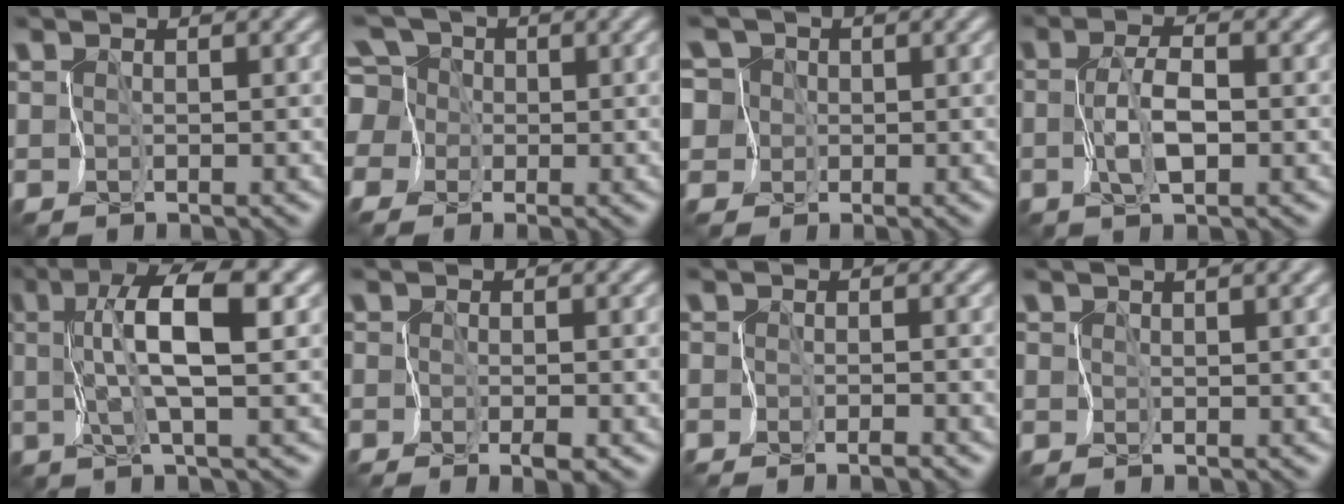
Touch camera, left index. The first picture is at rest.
{"total": 8.7, "force": [1.5, 7.8, 3.4], "torque": [-0.088, 0.033, -0.011]}
{"total": 8.1, "force": [2.9, 6.8, 3.3], "torque": [-0.068, 0.042, 0.007]}
{"total": 2.6, "force": [-0.5, 0.7, 2.4], "torque": [-0.055, -0.002, -0.008]}
{"total": 5.5, "force": [1.0, 0.6, 5.4], "torque": [-0.095, 0.008, 0.012]}
{"total": 1.4, "force": [-1.0, 0.3, 0.9], "torque": [-0.018, -0.007, -0.020]}
{"total": 1.3, "force": [-1.3, -0.2, 0.2], "torque": [-0.006, -0.004, -0.026]}
{"total": 3.9, "force": [1.5, 1.8, 3.2], "torque": [-0.040, 0.006, 0.016]}